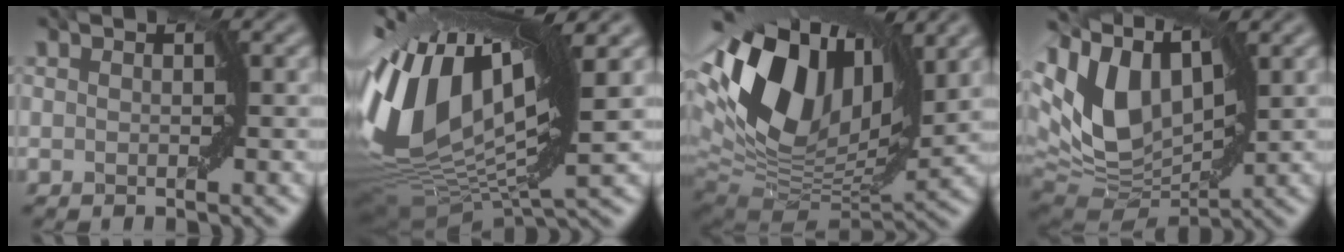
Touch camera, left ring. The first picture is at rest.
{"total": 16.0, "force": [2.9, 7.2, 14.0], "torque": [-0.312, 0.016, 0.040]}
{"total": 14.6, "force": [4.9, 8.7, 10.7], "torque": [-0.221, 0.024, 0.080]}
{"total": 9.5, "force": [4.0, 5.5, 6.7], "torque": [-0.164, 0.008, 0.073]}